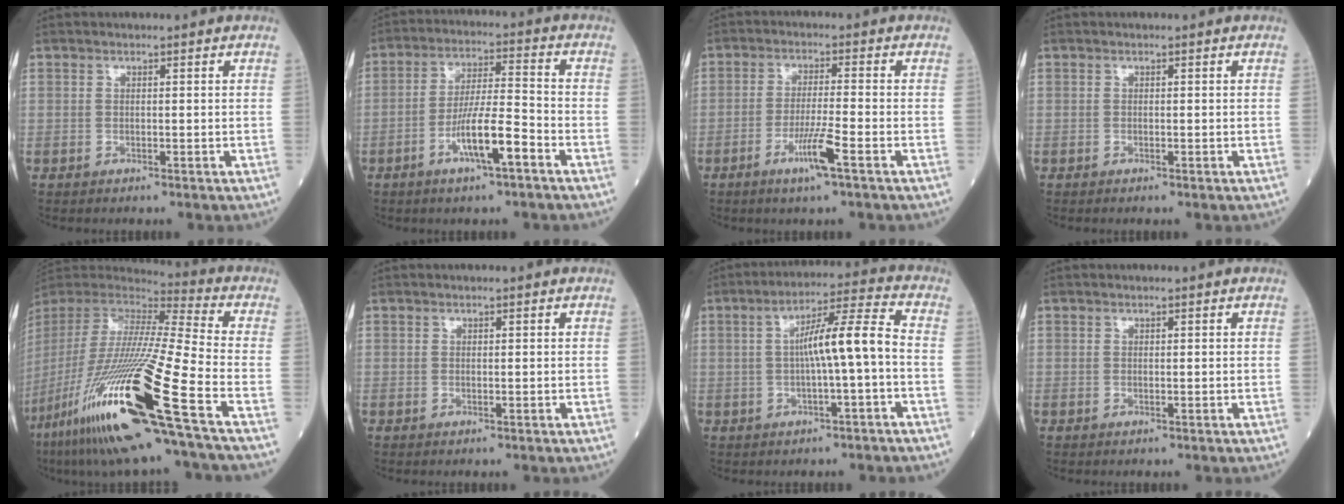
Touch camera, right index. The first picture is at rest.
{"total": 8.7, "force": [-4.2, 0.8, 7.6], "torque": [-0.142, 0.002, -0.075]}
{"total": 5.8, "force": [-2.9, -0.4, 5.0], "torque": [-0.095, -0.010, -0.057]}
{"total": 0.0}
{"total": 30.2, "force": [-14.8, 0.6, 26.3], "torque": [-0.544, -0.073, -0.282]}
{"total": 0.0}
{"total": 8.5, "force": [-0.6, 0.0, 8.5], "torque": [-0.140, 0.023, -0.013]}
{"total": 0.0}